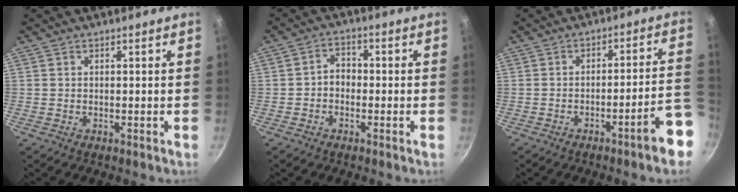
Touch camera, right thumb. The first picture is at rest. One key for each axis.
{"total": 3.4, "fx": -1.0, "fy": 2.7, "fz": 1.9, "tx": -0.014, "ty": 0.016, "tz": -0.024}
{"total": 9.6, "fx": -5.3, "fy": 0.8, "fz": 8.0, "tx": -0.091, "ty": 0.049, "tz": -0.068}